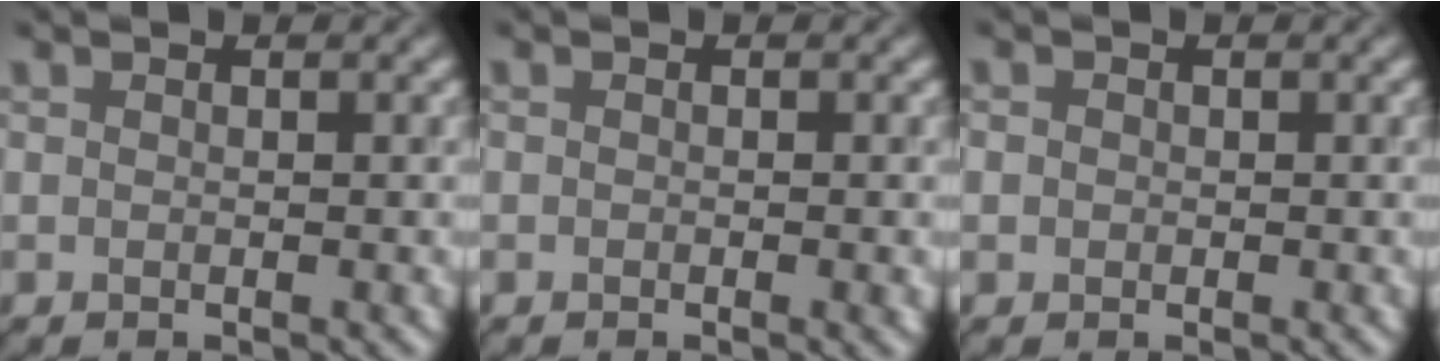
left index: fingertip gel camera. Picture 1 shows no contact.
{"total": 0.8, "force": [-0.2, 0.3, 0.7], "torque": [-0.007, -0.001, -0.002]}
{"total": 0.9, "force": [0.2, 0.9, 0.2], "torque": [0.002, 0.000, -0.005]}